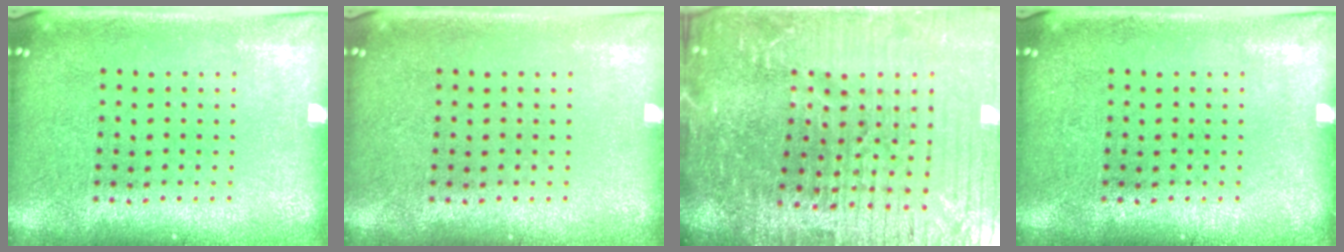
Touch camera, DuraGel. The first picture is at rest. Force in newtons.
{"total": 0.0}
{"total": 6.3, "press": 5.6, "slide": 3.0}
{"total": 0.0}